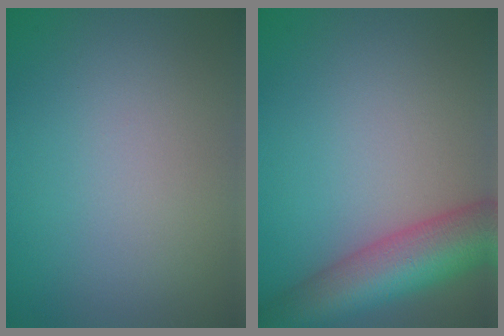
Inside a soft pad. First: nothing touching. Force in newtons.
{"total": 8.9, "press": 8.9, "slide": 0.4}